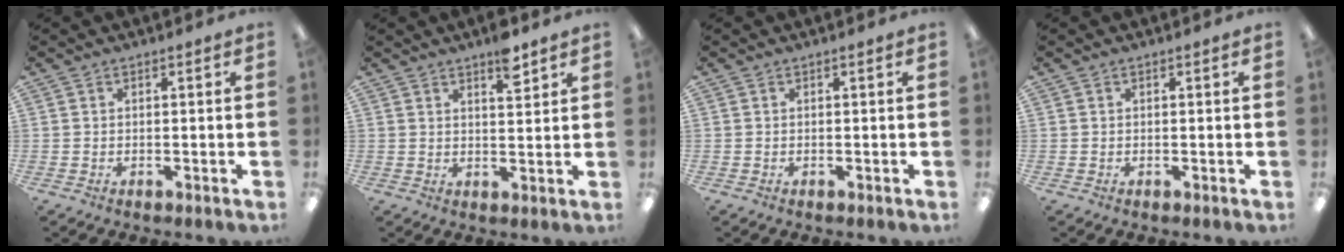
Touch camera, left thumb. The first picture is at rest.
{"total": 5.6, "force": [4.0, 1.8, 3.5], "torque": [-0.039, -0.024, 0.063]}
{"total": 0.0}
{"total": 0.0}